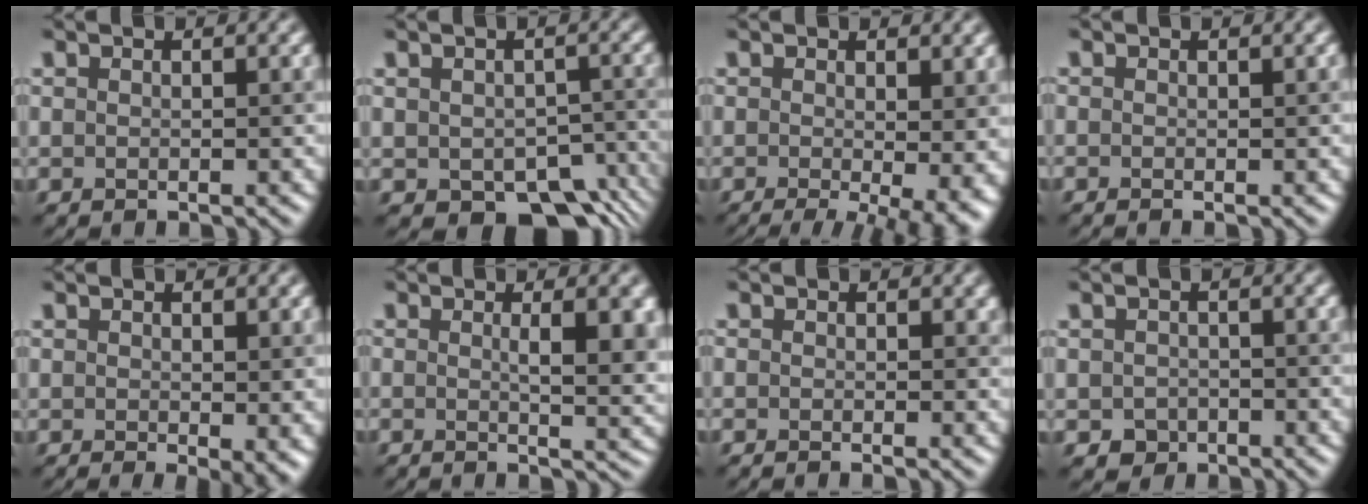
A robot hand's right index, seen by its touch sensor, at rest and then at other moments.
{"total": 7.7, "force": [-4.1, 4.4, 4.8], "torque": [-0.070, -0.032, -0.039]}
{"total": 7.7, "force": [-1.9, 2.3, 7.1], "torque": [-0.071, -0.014, -0.009]}
{"total": 0.7, "force": [-0.4, 0.3, 0.5], "torque": [0.007, -0.006, -0.011]}
{"total": 2.4, "force": [-0.4, 0.2, 2.4], "torque": [-0.026, -0.007, 0.004]}
{"total": 4.8, "force": [0.5, 1.3, 4.6], "torque": [-0.048, 0.002, 0.013]}
{"total": 0.7, "force": [-0.2, 0.5, 0.5], "torque": [-0.003, -0.001, -0.001]}
{"total": 1.4, "force": [-0.8, 1.1, 0.3], "torque": [-0.005, -0.004, -0.007]}